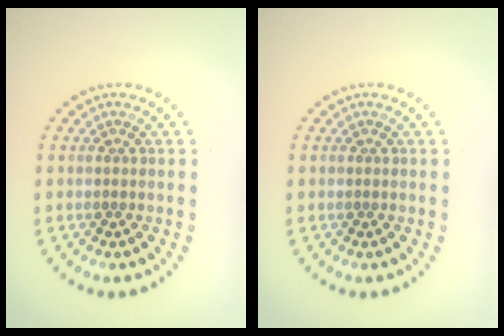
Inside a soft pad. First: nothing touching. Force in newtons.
{"total": 0.0}